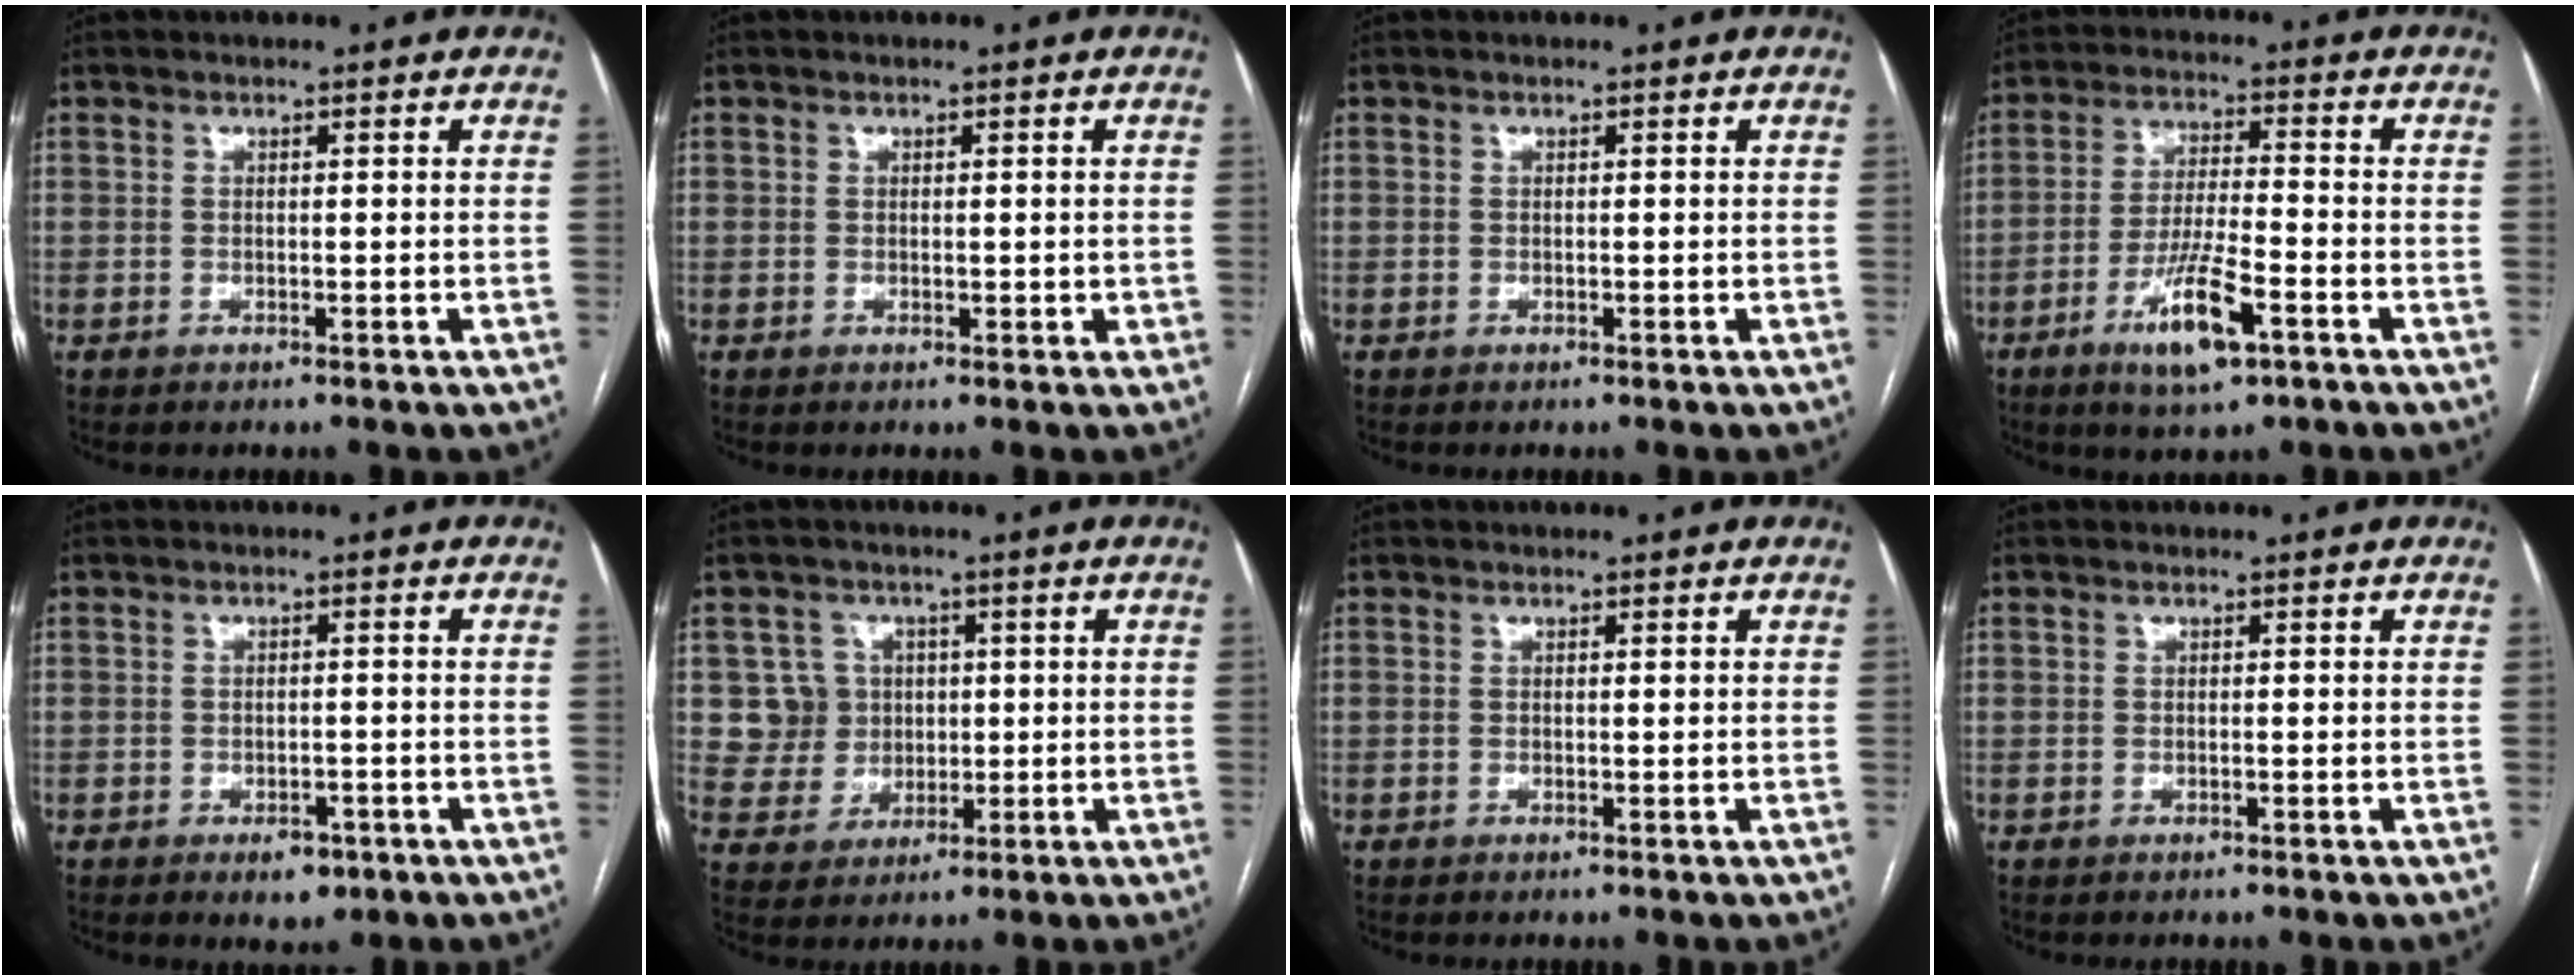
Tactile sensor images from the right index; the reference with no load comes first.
{"total": 1.3, "force": [0.1, 0.8, 0.9], "torque": [-0.013, 0.002, 0.005]}
{"total": 0.0}
{"total": 9.8, "force": [-5.0, 1.5, 8.3], "torque": [-0.161, -0.013, -0.085]}
{"total": 3.4, "force": [-2.0, 1.9, 2.0], "torque": [-0.023, 0.001, -0.017]}
{"total": 6.6, "force": [1.5, 6.4, 0.1], "torque": [0.000, 0.021, 0.034]}
{"total": 0.0}
{"total": 0.0}